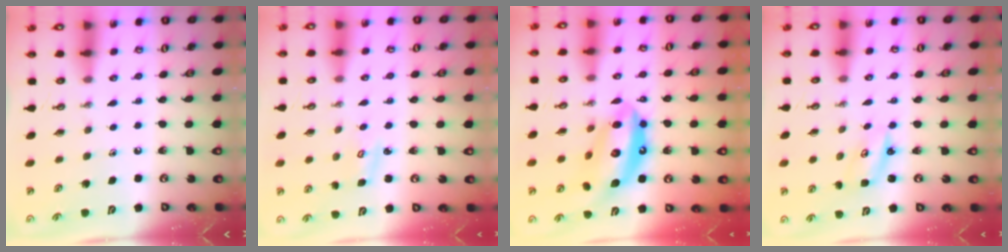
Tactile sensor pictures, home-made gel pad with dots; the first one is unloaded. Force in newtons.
{"total": 2.8, "press": 2.8, "slide": 0.2}
{"total": 15.5, "press": 15.5, "slide": 1.3}
{"total": 3.0, "press": 3.0, "slide": 0.2}